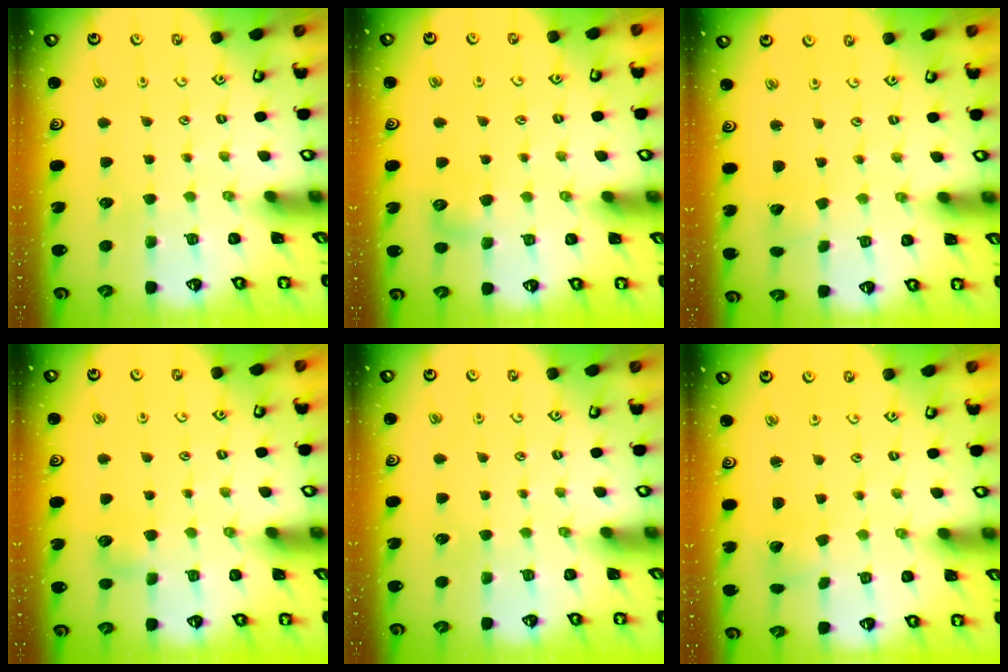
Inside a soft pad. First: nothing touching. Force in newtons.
{"total": 7.0, "press": 6.9, "slide": 1.0}
{"total": 1.4, "press": 1.4, "slide": 0.1}
{"total": 4.3, "press": 4.3, "slide": 0.6}
{"total": 0.0}
{"total": 2.0, "press": 2.0, "slide": 0.1}